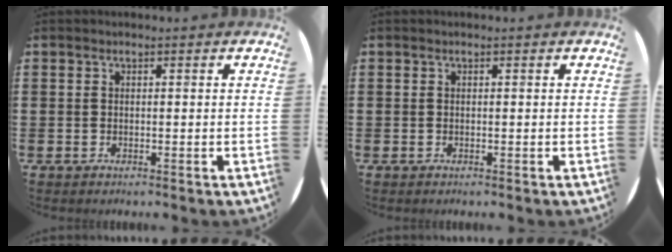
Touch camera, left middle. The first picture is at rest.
{"total": 0.0}